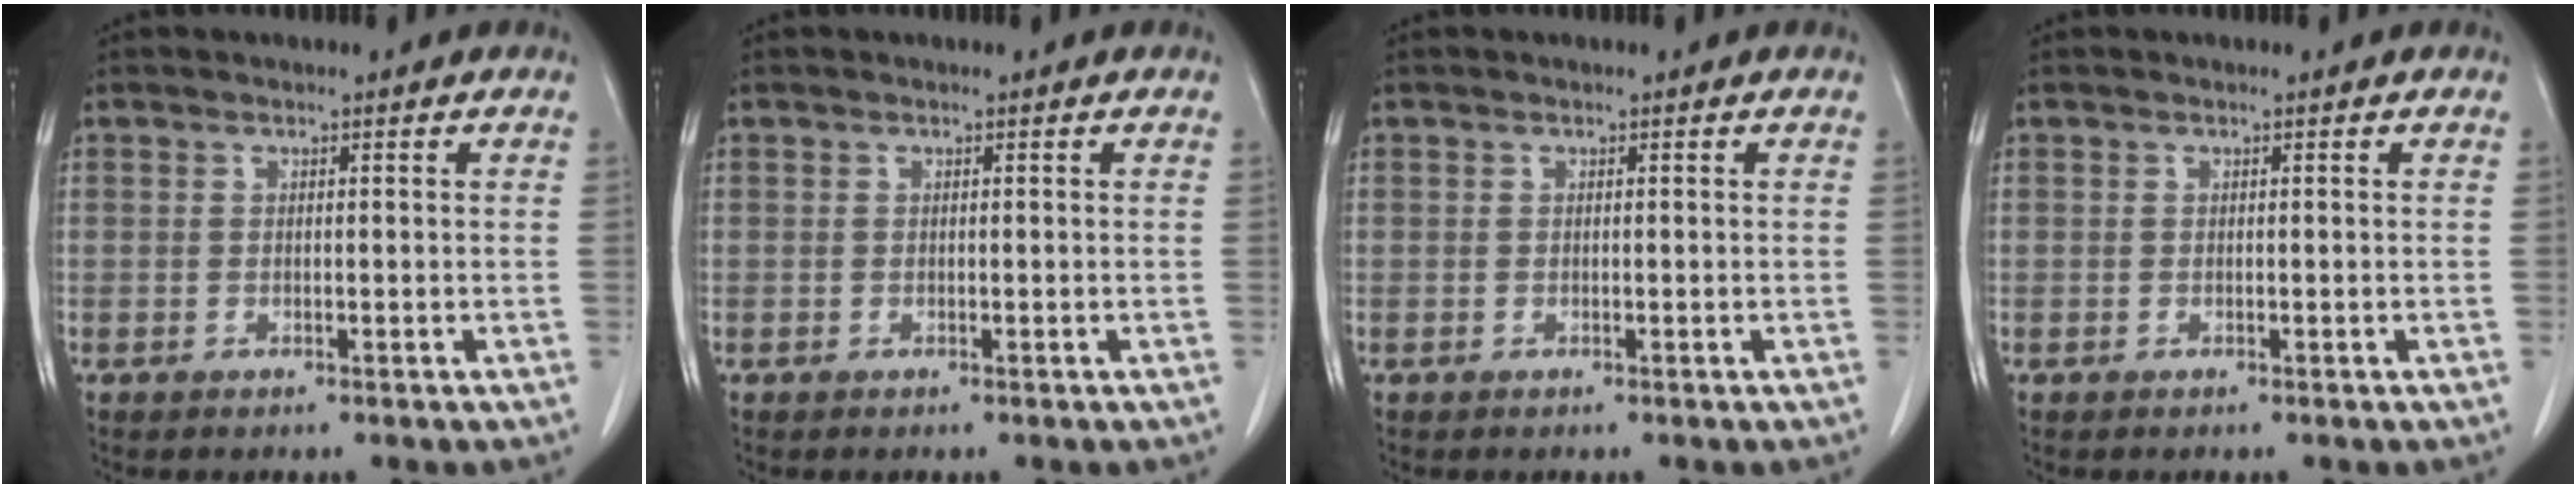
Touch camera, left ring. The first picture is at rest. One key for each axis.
{"total": 0.0}
{"total": 0.0}
{"total": 0.0}